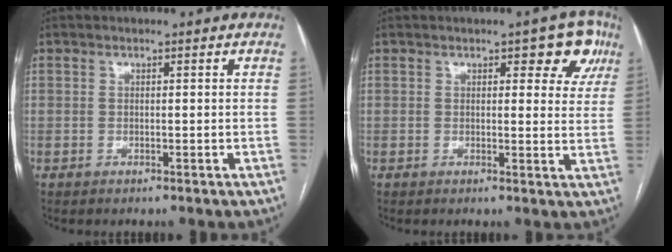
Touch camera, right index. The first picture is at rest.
{"total": 5.5, "force": [2.7, 2.5, 4.2], "torque": [-0.027, 0.007, 0.021]}